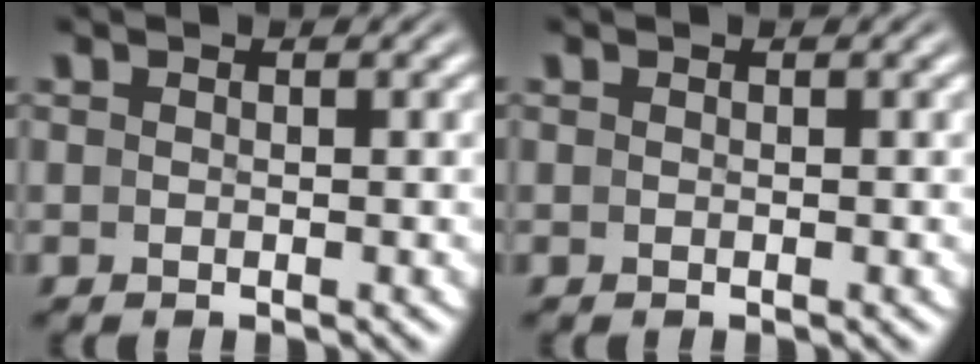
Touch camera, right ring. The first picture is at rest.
{"total": 0.0}